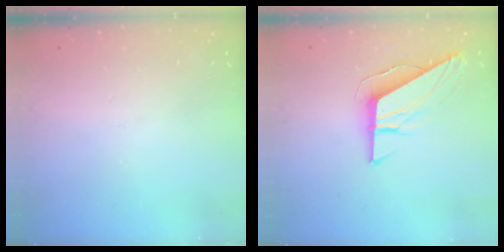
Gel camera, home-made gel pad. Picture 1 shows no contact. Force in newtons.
{"total": 9.1, "press": 9.1, "slide": 0.7}